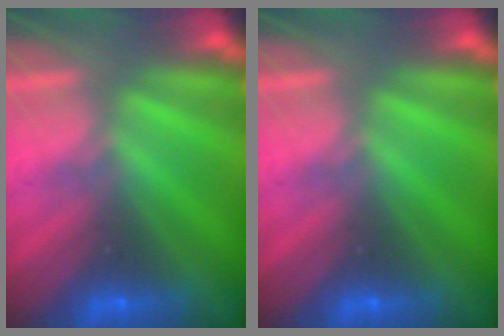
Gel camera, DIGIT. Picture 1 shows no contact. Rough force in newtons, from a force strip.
{"total": 0.0}